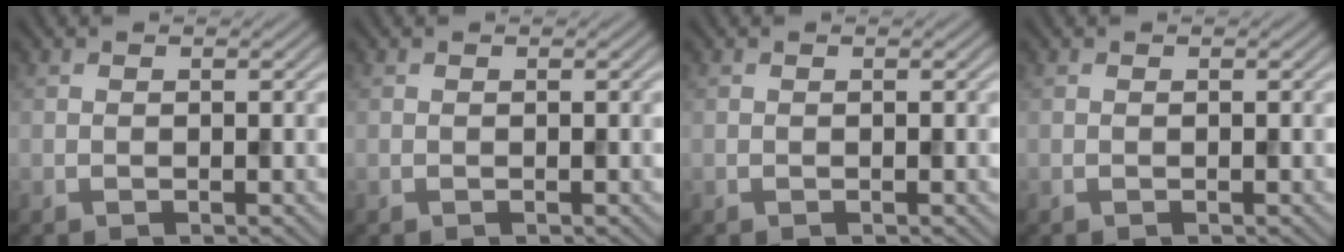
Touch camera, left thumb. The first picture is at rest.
{"total": 0.0}
{"total": 0.0}
{"total": 0.0}